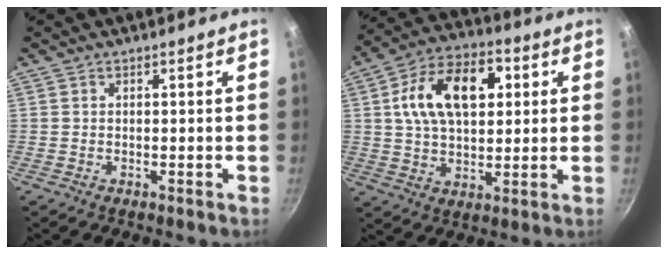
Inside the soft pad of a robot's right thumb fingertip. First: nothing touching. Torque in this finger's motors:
{"motor_torque": [0.14, 0.33, 1.16, -0.58, 0.25]}